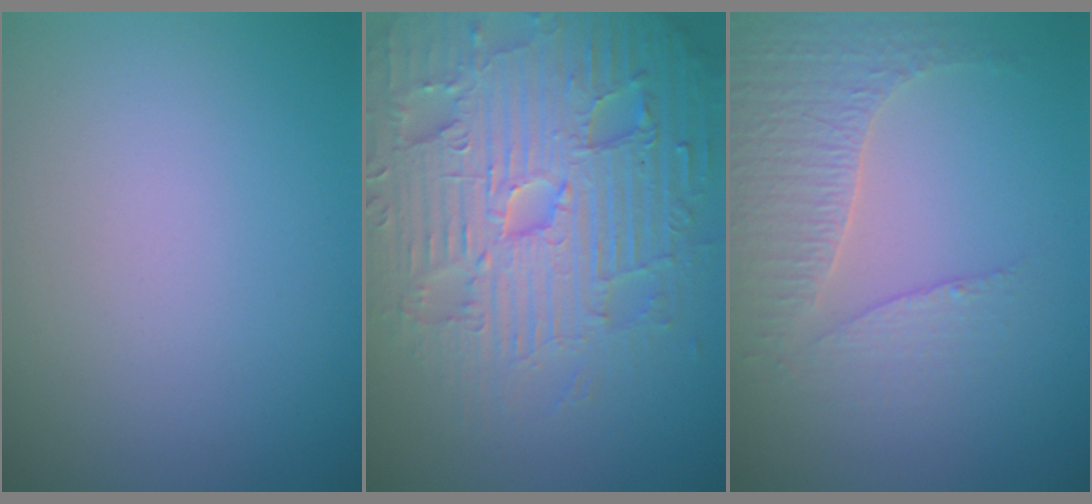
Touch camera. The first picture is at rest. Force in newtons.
{"total": 7.9, "press": 7.7, "slide": 1.8}
{"total": 4.3, "press": 3.1, "slide": 2.9}